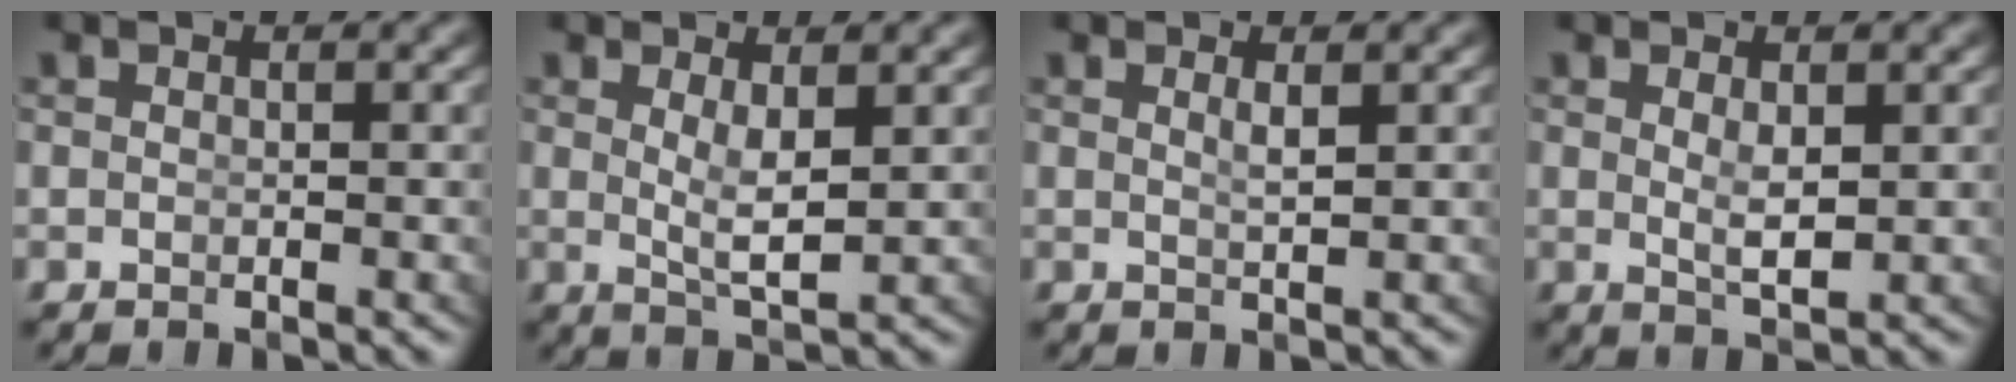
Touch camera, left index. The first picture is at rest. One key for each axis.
{"total": 2.7, "fx": 0.5, "fy": -0.1, "fz": 2.7, "tx": -0.049, "ty": -0.022, "tz": 0.024}
{"total": 1.3, "fx": 0.5, "fy": -0.7, "fz": 0.9, "tx": -0.017, "ty": -0.015, "tz": 0.020}
{"total": 2.0, "fx": 0.4, "fy": 0.0, "fz": 2.0, "tx": -0.033, "ty": -0.020, "tz": 0.021}